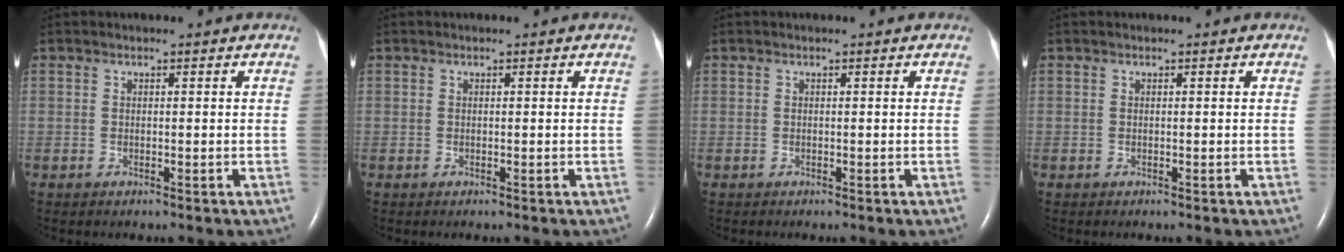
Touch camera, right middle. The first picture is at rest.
{"total": 0.0}
{"total": 0.0}
{"total": 0.0}